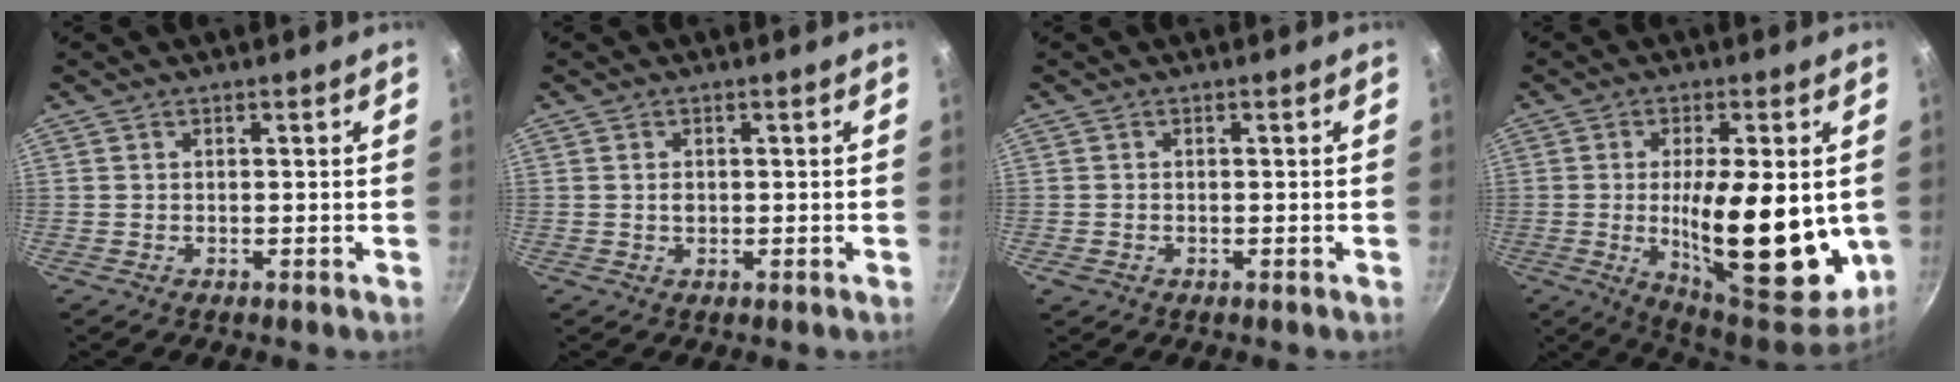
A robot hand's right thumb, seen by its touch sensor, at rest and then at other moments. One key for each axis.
{"total": 1.4, "fx": 0.1, "fy": 1.0, "fz": 0.9, "tx": -0.016, "ty": 0.002, "tz": 0.000}
{"total": 1.2, "fx": -0.6, "fy": 0.9, "fz": 0.5, "tx": -0.010, "ty": -0.001, "tz": -0.008}
{"total": 22.3, "fx": -1.6, "fy": 8.4, "fz": 20.6, "tx": -0.285, "ty": -0.022, "tz": -0.014}